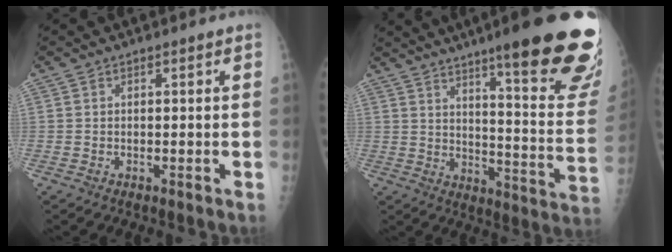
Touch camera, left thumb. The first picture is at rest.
{"total": 28.0, "force": [18.5, 3.8, 20.7], "torque": [-0.217, -0.094, 0.248]}